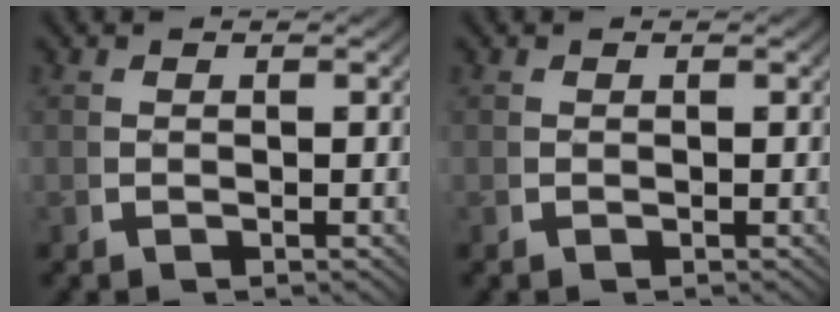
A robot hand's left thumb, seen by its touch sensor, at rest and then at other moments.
{"total": 0.0}